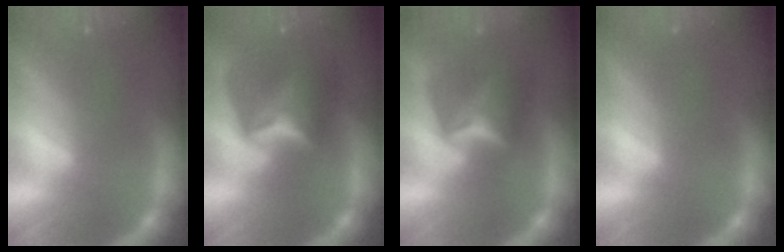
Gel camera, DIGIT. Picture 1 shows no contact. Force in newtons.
{"total": 5.9}
{"total": 4.9}
{"total": 0.0}